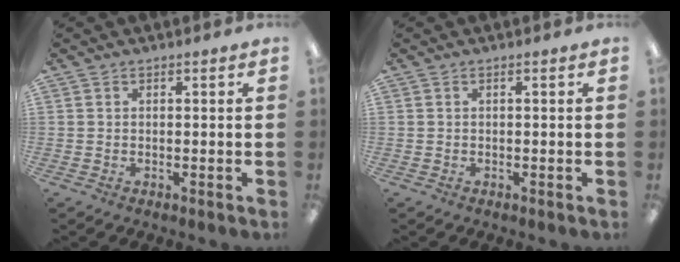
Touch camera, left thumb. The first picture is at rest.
{"total": 0.0}